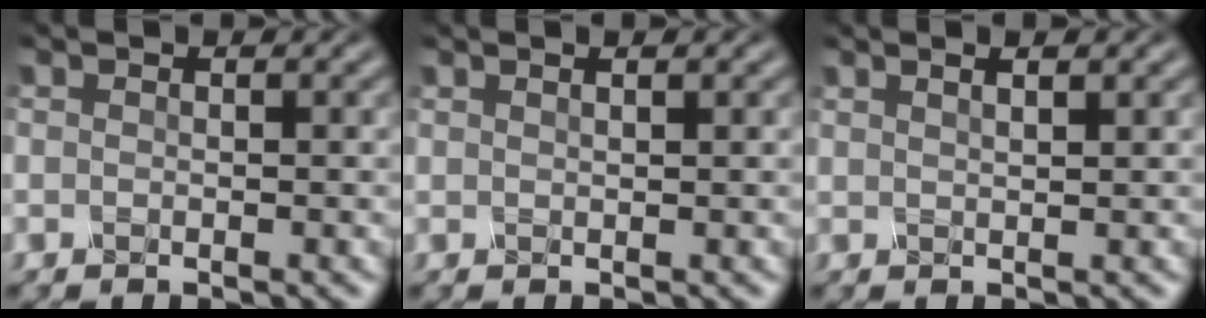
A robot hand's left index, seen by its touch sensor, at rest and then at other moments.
{"total": 0.6, "force": [0.5, 0.0, 0.3], "torque": [-0.008, -0.001, 0.005]}
{"total": 2.0, "force": [1.3, 0.6, 1.3], "torque": [-0.009, 0.001, 0.004]}